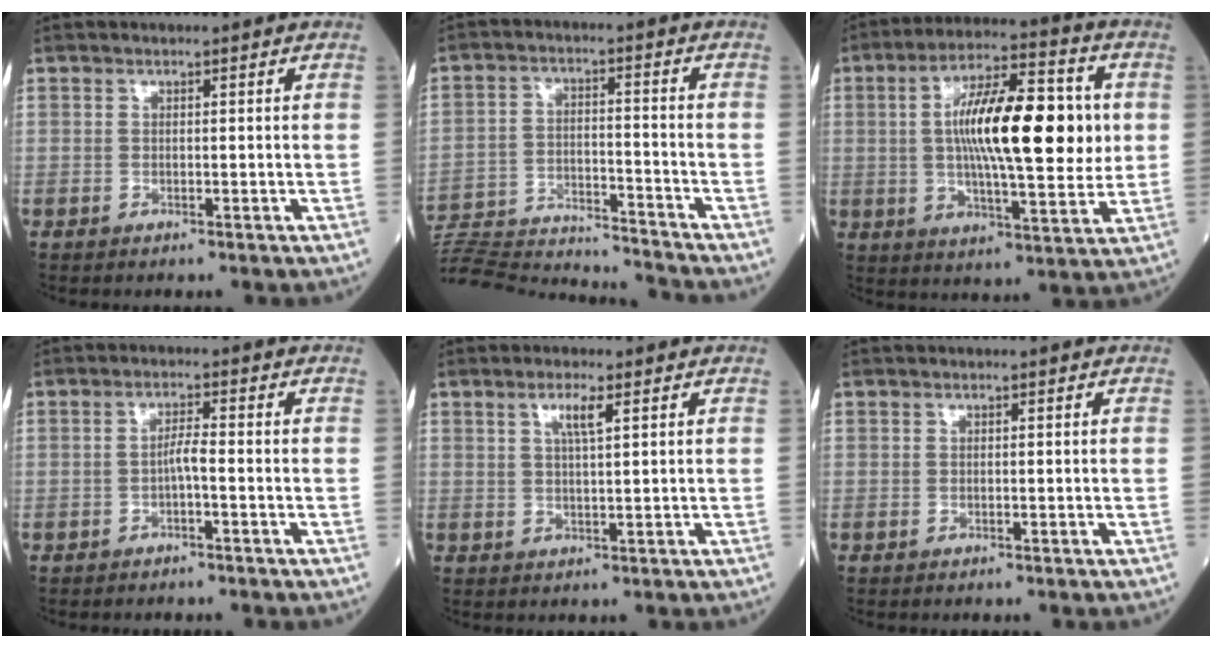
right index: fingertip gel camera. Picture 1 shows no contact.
{"total": 19.6, "force": [-19.1, 0.5, 4.4], "torque": [-0.103, -0.008, -0.292]}
{"total": 17.5, "force": [2.2, 4.2, 16.9], "torque": [-0.284, 0.020, 0.031]}
{"total": 2.1, "force": [-0.8, 0.1, 2.0], "torque": [-0.033, 0.003, -0.016]}
{"total": 3.0, "force": [1.4, 0.1, 2.7], "torque": [-0.054, 0.001, 0.026]}
{"total": 0.0}